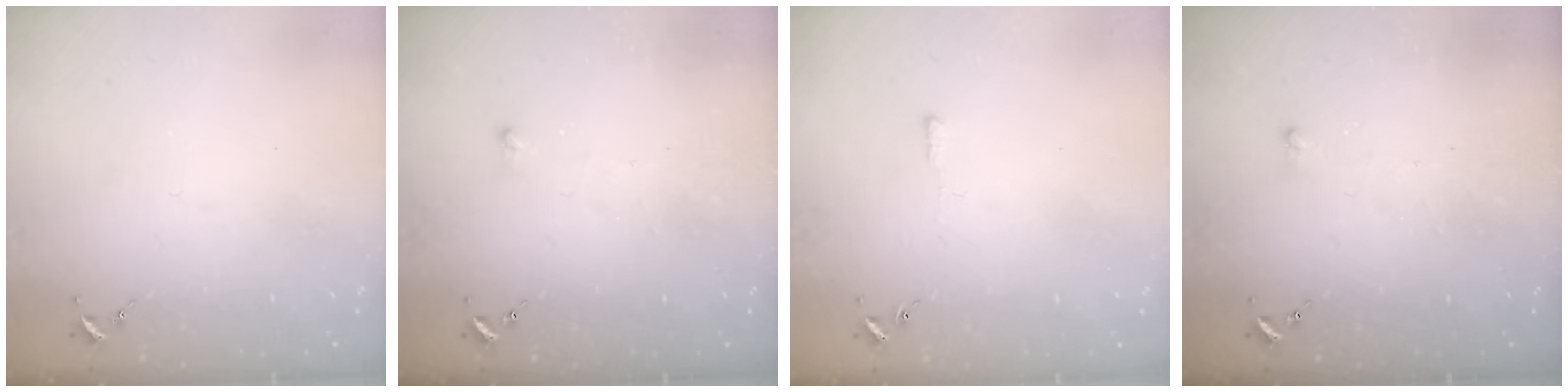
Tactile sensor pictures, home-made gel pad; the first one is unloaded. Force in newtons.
{"total": 2.6, "press": 2.6, "slide": 0.6}
{"total": 2.9, "press": 2.9, "slide": 0.5}
{"total": 2.6, "press": 2.6, "slide": 0.6}